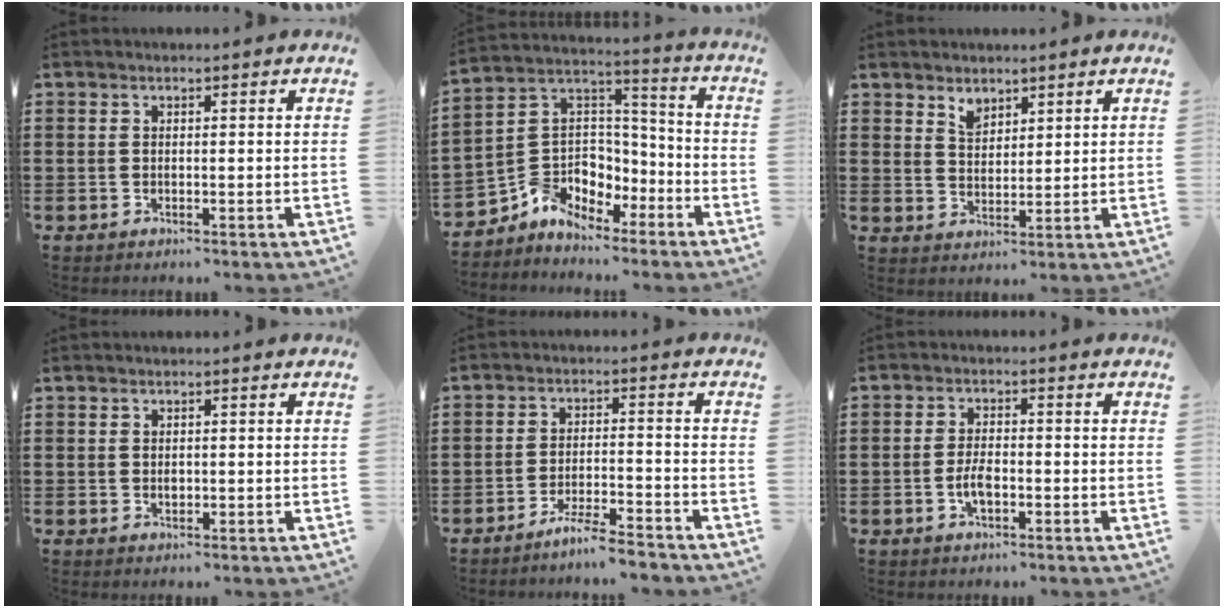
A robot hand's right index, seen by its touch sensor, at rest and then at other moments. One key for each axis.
{"total": 6.0, "fx": -3.3, "fy": 5.0, "fz": 0.3, "tx": -0.045, "ty": -0.016, "tz": -0.069}
{"total": 2.8, "fx": 2.3, "fy": 1.6, "fz": 0.4, "tx": -0.015, "ty": 0.003, "tz": 0.045}
{"total": 1.0, "fx": 0.0, "fy": 0.6, "fz": 0.8, "tx": -0.016, "ty": 0.002, "tz": 0.000}
{"total": 5.0, "fx": -4.6, "fy": -0.1, "fz": 2.0, "tx": -0.040, "ty": -0.004, "tz": -0.089}
{"total": 3.5, "fx": -1.2, "fy": 1.6, "fz": 2.9, "tx": -0.068, "ty": -0.002, "tz": -0.025}